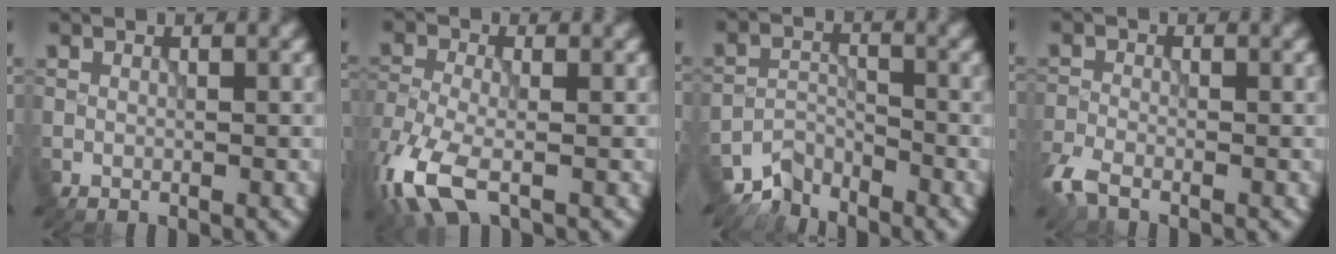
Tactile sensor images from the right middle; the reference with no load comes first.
{"total": 7.7, "force": [-3.9, 3.6, 5.6], "torque": [-0.137, -0.017, -0.086]}
{"total": 3.5, "force": [-3.3, 1.1, 0.2], "torque": [0.005, -0.001, -0.072]}
{"total": 3.2, "force": [-2.4, 1.2, 1.8], "torque": [-0.043, -0.012, -0.059]}